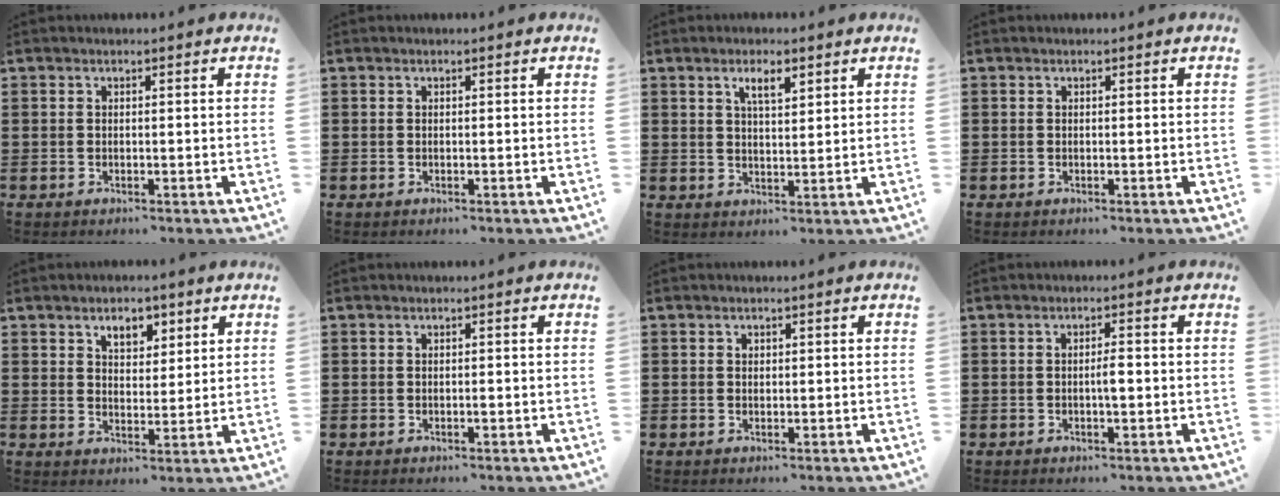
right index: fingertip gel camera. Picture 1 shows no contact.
{"total": 0.0}
{"total": 3.5, "force": [2.0, 1.0, 2.7], "torque": [-0.049, 0.002, 0.033]}
{"total": 0.0}
{"total": 4.4, "force": [2.7, 2.6, 2.2], "torque": [-0.039, 0.005, 0.045]}
{"total": 0.5, "force": [-0.2, 0.1, 0.5], "torque": [-0.010, -0.003, -0.003]}
{"total": 0.6, "force": [0.2, 0.5, 0.2], "torque": [-0.006, 0.003, 0.005]}
{"total": 2.1, "force": [-0.3, 0.5, 2.0], "torque": [-0.039, 0.002, -0.006]}